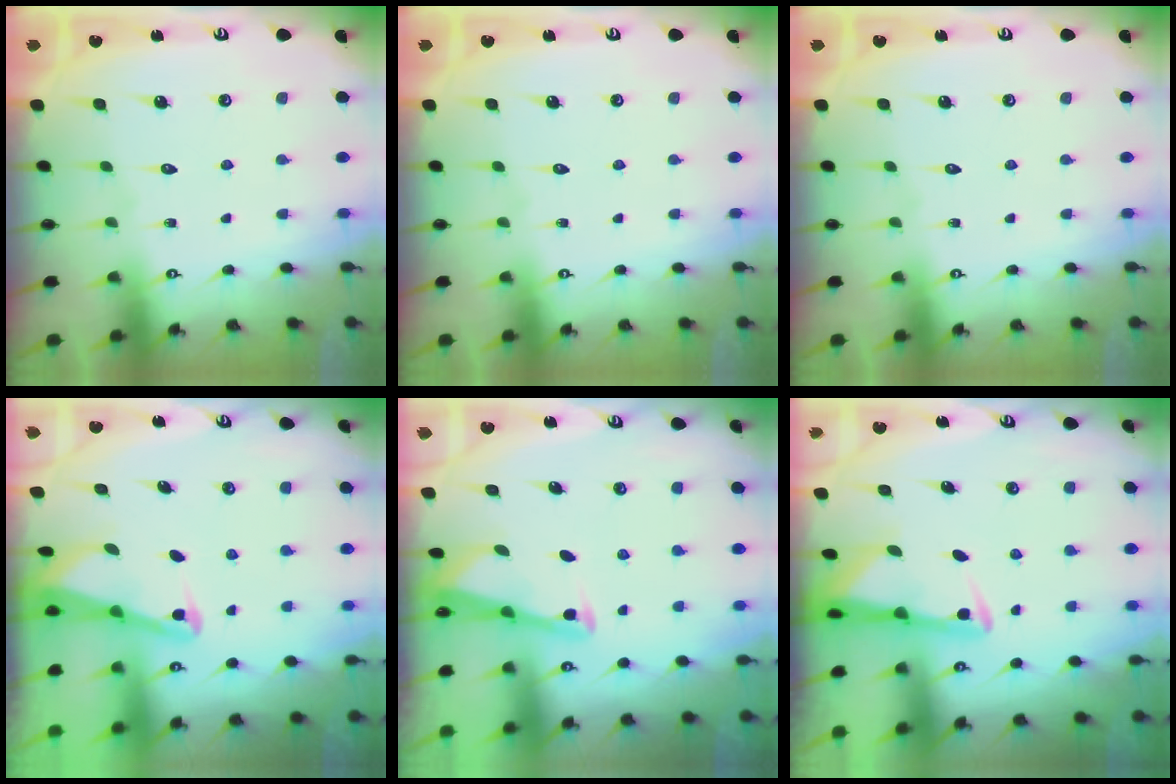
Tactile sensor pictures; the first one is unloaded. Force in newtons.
{"total": 0.0}
{"total": 0.0}
{"total": 2.1, "press": 2.1, "slide": 0.3}
{"total": 2.6, "press": 2.6, "slide": 0.1}
{"total": 2.8, "press": 2.8, "slide": 0.6}